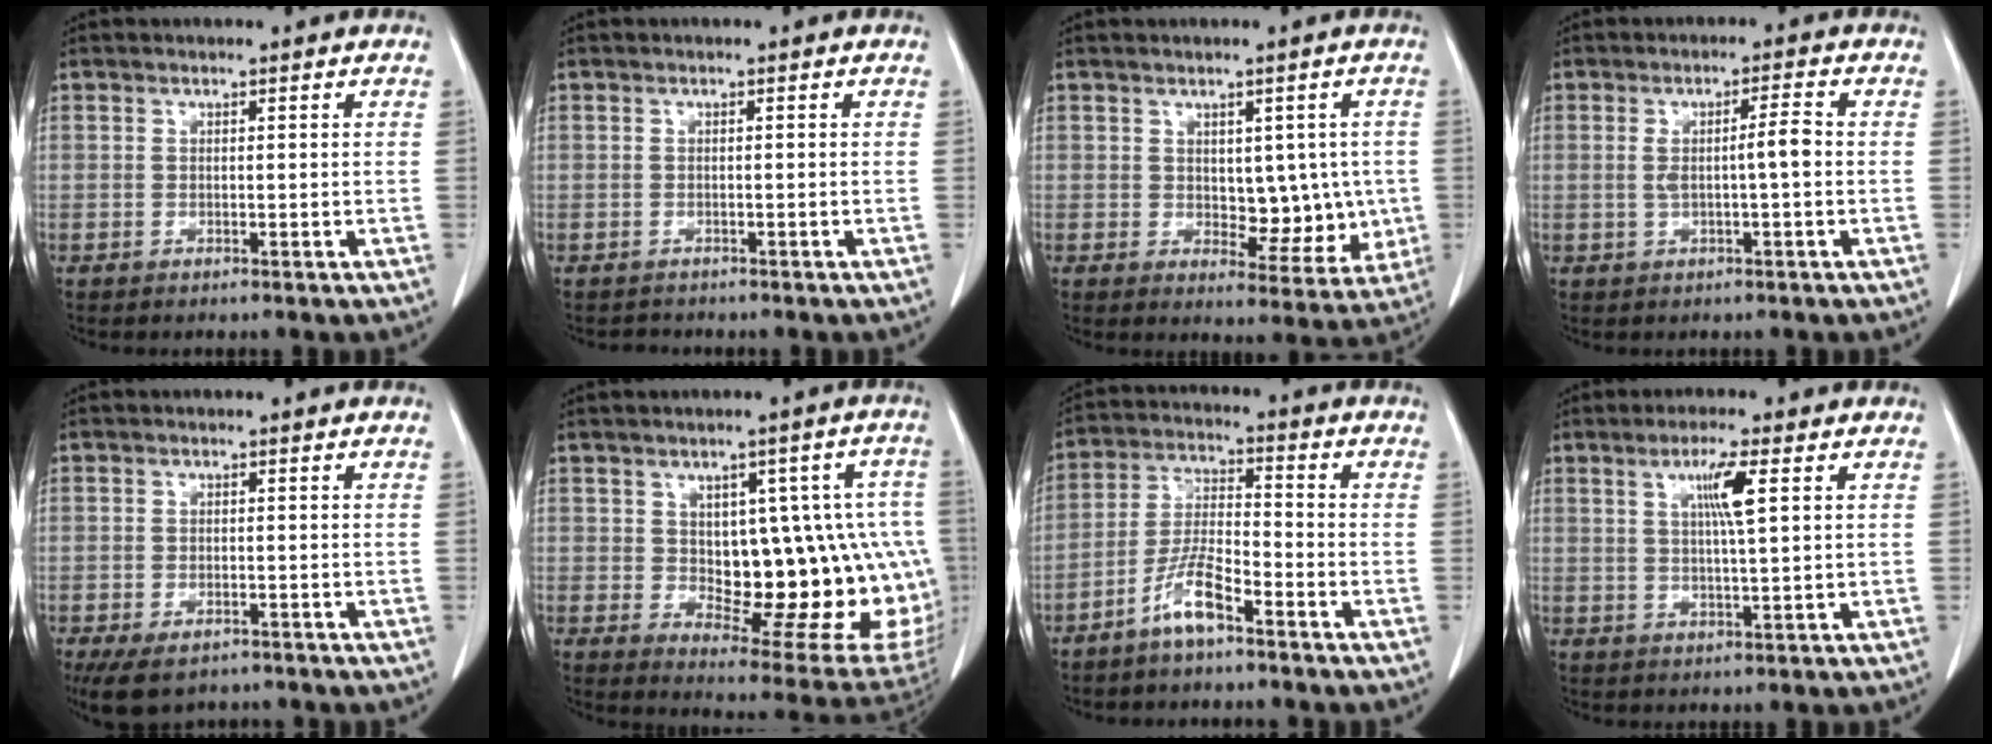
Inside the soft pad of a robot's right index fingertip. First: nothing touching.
{"total": 0.8, "force": [-0.8, 0.3, -0.2], "torque": [-0.002, -0.002, -0.013]}
{"total": 7.3, "force": [0.1, 4.3, 5.8], "torque": [-0.057, 0.004, 0.017]}
{"total": 4.0, "force": [-0.1, 0.1, 4.0], "torque": [-0.074, 0.006, 0.001]}
{"total": 7.3, "force": [-5.3, 3.4, 3.7], "torque": [-0.063, -0.008, -0.078]}
{"total": 20.1, "force": [-0.9, 8.3, 18.3], "torque": [-0.158, 0.025, 0.018]}
{"total": 7.1, "force": [-4.7, 1.3, 5.1], "torque": [-0.111, 0.001, -0.094]}
{"total": 5.2, "force": [1.7, -0.3, 4.9], "torque": [-0.087, -0.002, 0.030]}